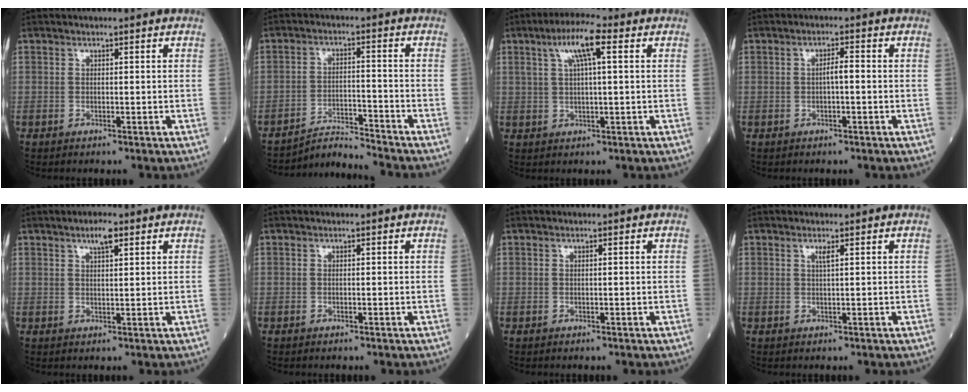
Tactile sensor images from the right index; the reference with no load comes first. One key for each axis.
{"total": 5.7, "fx": -5.3, "fy": -1.8, "fz": -0.8, "tx": 0.004, "ty": -0.009, "tz": -0.092}
{"total": 6.9, "fx": 2.7, "fy": 0.9, "fz": 6.3, "tx": -0.119, "ty": 0.019, "tz": 0.045}
{"total": 1.9, "fx": -0.2, "fy": 0.3, "fz": 1.9, "tx": -0.032, "ty": 0.004, "tz": -0.004}
{"total": 2.9, "fx": 1.8, "fy": 0.6, "fz": 2.2, "tx": -0.041, "ty": 0.004, "tz": 0.030}
{"total": 0.0}
{"total": 0.0}
{"total": 1.0, "fx": 0.5, "fy": -0.1, "fz": 0.9, "tx": -0.021, "ty": -0.002, "tz": 0.009}